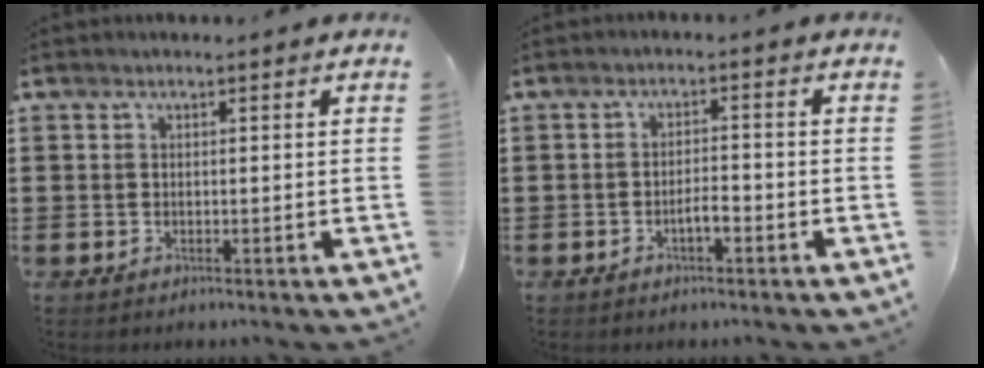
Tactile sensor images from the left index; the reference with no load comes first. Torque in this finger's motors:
{"motor_torque": [0.07, 0.05, 0.06, 0.06]}